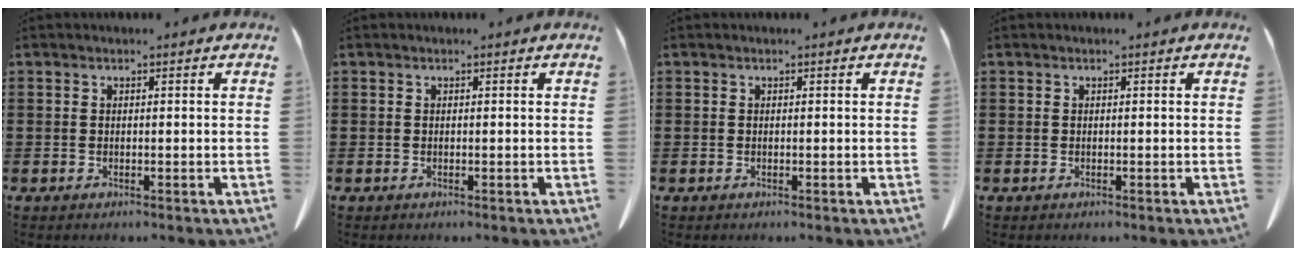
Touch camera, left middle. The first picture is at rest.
{"total": 0.0}
{"total": 0.0}
{"total": 0.0}